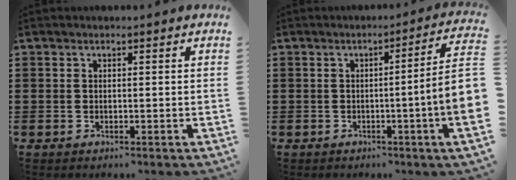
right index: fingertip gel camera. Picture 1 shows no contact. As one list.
[{"total": 7.2, "force": [-0.4, -0.6, 7.2], "torque": [-0.114, -0.032, -0.011]}]